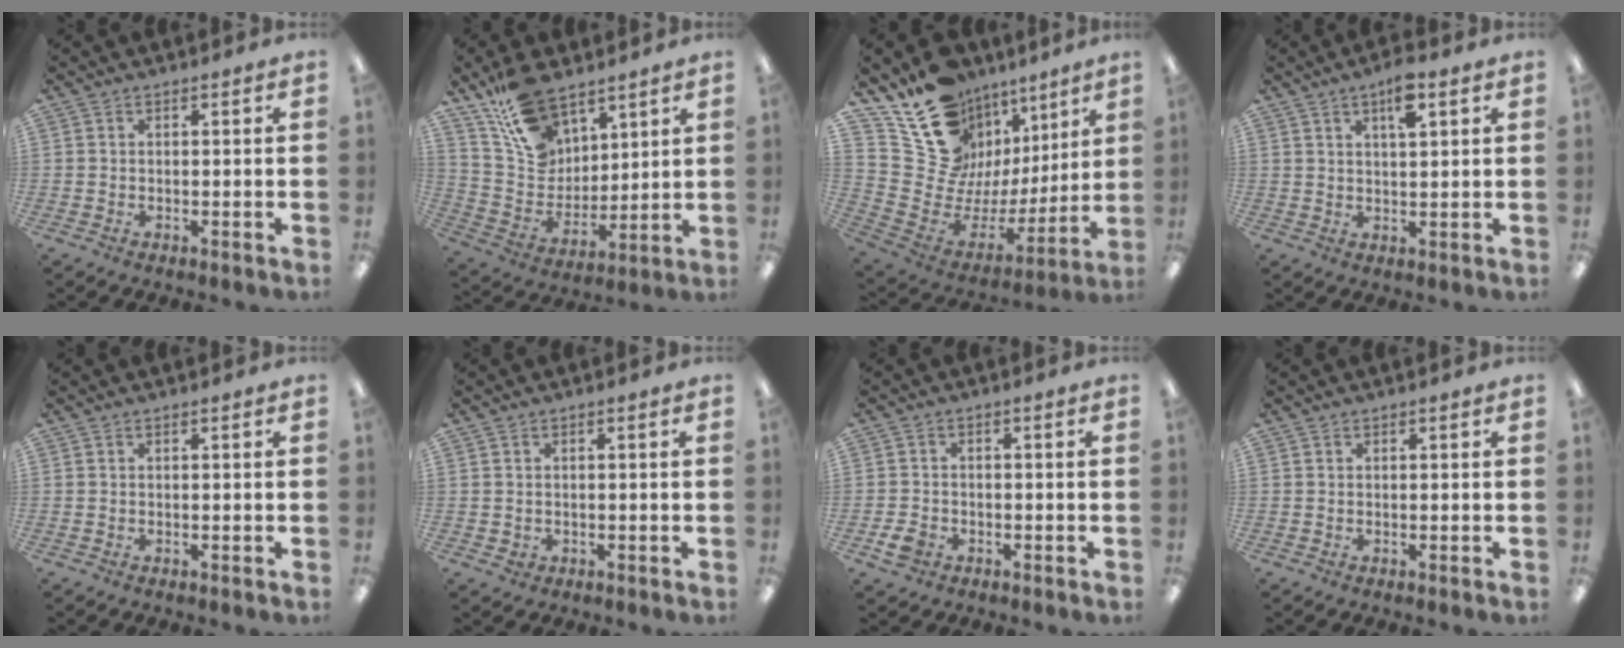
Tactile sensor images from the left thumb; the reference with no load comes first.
{"total": 15.1, "force": [10.7, 8.7, 6.2], "torque": [-0.132, -0.055, 0.209]}
{"total": 18.1, "force": [12.3, 12.0, 5.6], "torque": [-0.106, -0.094, 0.241]}
{"total": 5.8, "force": [3.6, 1.6, 4.2], "torque": [-0.068, -0.007, 0.056]}
{"total": 0.0}
{"total": 1.3, "force": [0.0, 1.3, 0.4], "torque": [-0.001, 0.001, -0.004]}
{"total": 3.7, "force": [-1.8, 2.7, 1.7], "torque": [-0.039, 0.005, -0.036]}
{"total": 0.0}